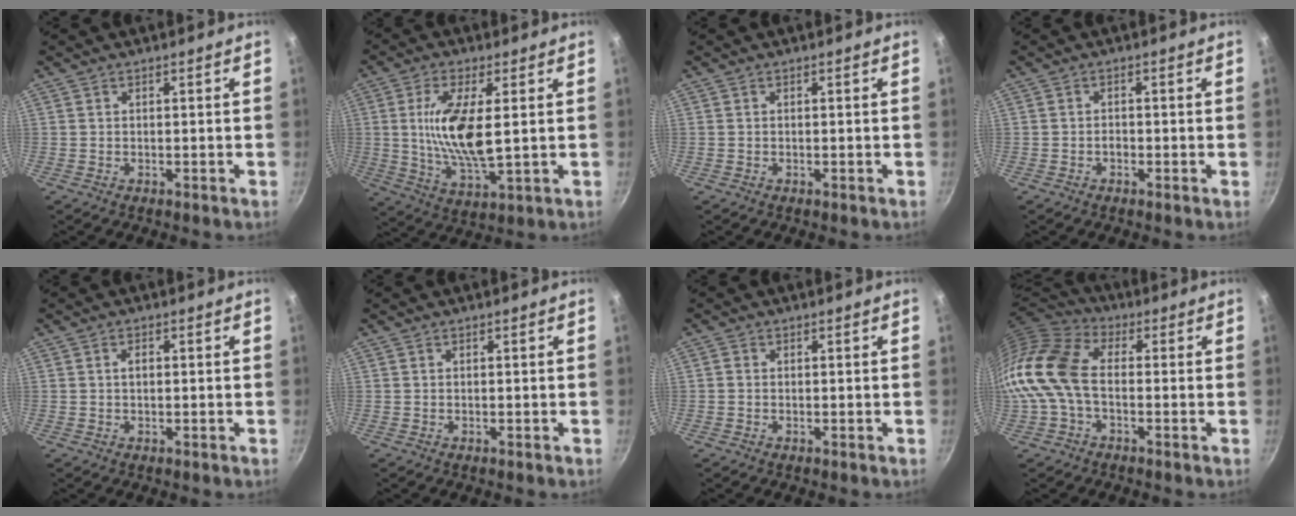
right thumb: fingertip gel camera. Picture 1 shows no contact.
{"total": 12.9, "force": [1.6, 4.6, 12.0], "torque": [-0.234, -0.013, 0.031]}
{"total": 0.0}
{"total": 1.0, "force": [-0.6, 0.6, 0.6], "torque": [-0.008, 0.005, -0.013]}
{"total": 1.6, "force": [0.2, 1.0, 1.2], "torque": [-0.019, 0.005, 0.002]}
{"total": 0.0}
{"total": 0.7, "force": [-0.2, 0.6, 0.2], "torque": [-0.003, 0.002, -0.007]}
{"total": 13.3, "force": [-1.7, 8.5, 10.1], "torque": [-0.196, 0.031, -0.053]}